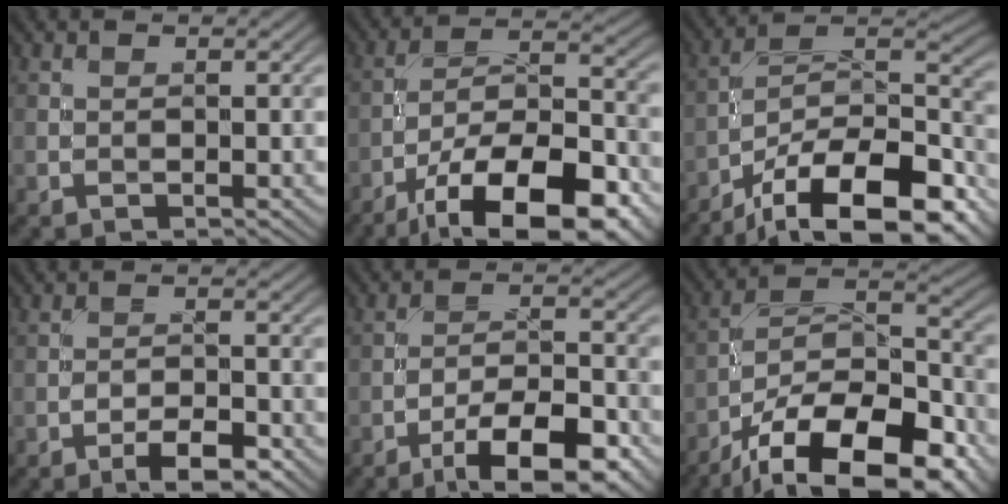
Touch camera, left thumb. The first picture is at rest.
{"total": 17.6, "force": [-11.0, 6.4, 12.1], "torque": [-0.188, -0.021, -0.177]}
{"total": 18.5, "force": [-12.9, 7.0, 11.2], "torque": [-0.181, -0.028, -0.204]}
{"total": 4.7, "force": [-3.1, 1.4, 3.3], "torque": [-0.053, 0.008, -0.050]}
{"total": 11.7, "force": [-7.4, 3.7, 8.2], "torque": [-0.132, 0.001, -0.119]}
{"total": 18.9, "force": [-12.6, 8.0, 11.7], "torque": [-0.180, -0.029, -0.195]}